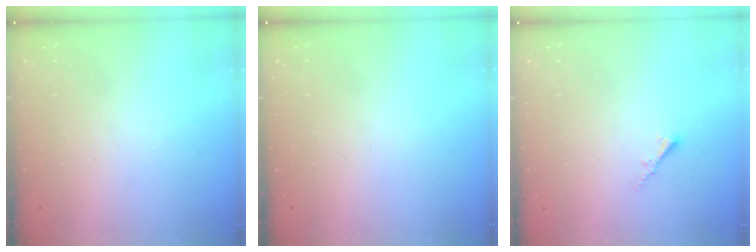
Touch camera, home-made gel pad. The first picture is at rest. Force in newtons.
{"total": 0.0}
{"total": 1.8, "press": 1.7, "slide": 0.3}